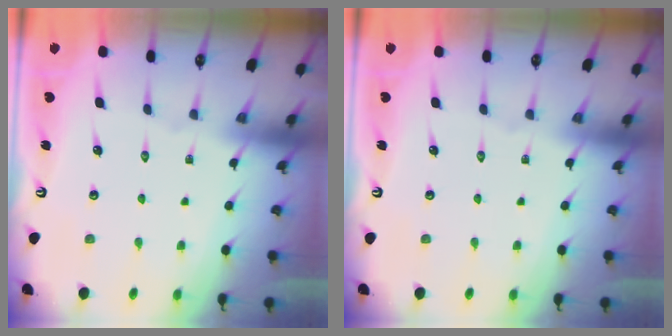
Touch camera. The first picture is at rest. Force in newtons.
{"total": 0.0}